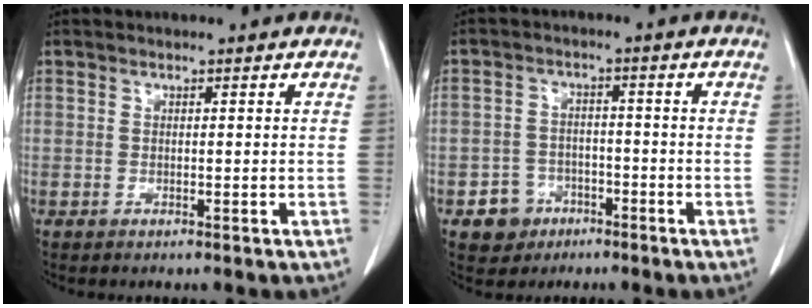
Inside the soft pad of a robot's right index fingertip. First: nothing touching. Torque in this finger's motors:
{"motor_torque": [-0.47, -0.03, -0.54, -0.21]}